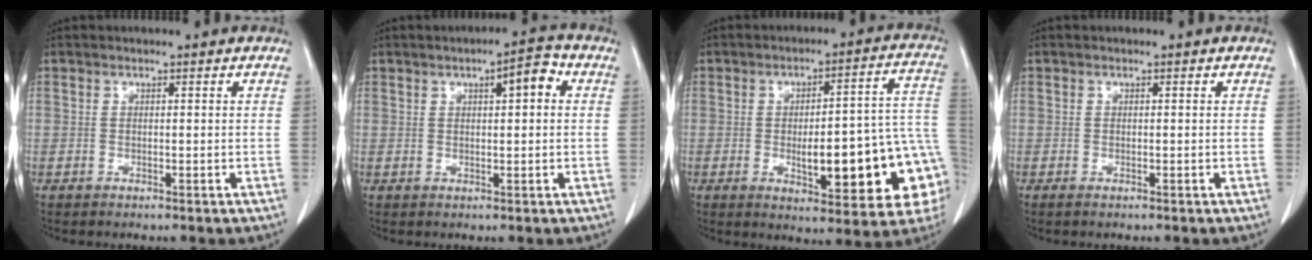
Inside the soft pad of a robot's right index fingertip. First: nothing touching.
{"total": 5.2, "force": [1.6, 1.6, 4.7], "torque": [-0.072, 0.020, 0.023]}
{"total": 21.2, "force": [-4.8, 5.4, 20.0], "torque": [-0.185, 0.034, -0.042]}
{"total": 1.0, "force": [-0.4, 0.5, 0.7], "torque": [-0.020, -0.002, -0.007]}